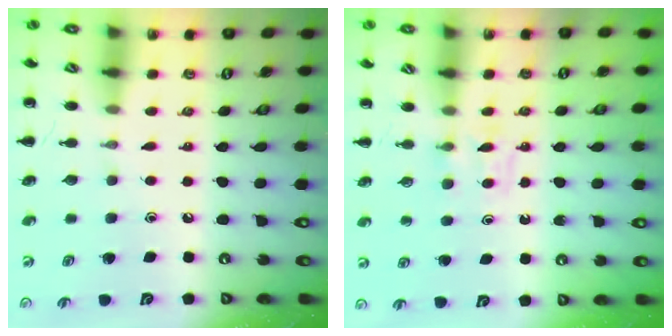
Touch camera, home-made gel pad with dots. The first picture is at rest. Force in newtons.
{"total": 3.4, "press": 3.2, "slide": 1.2}